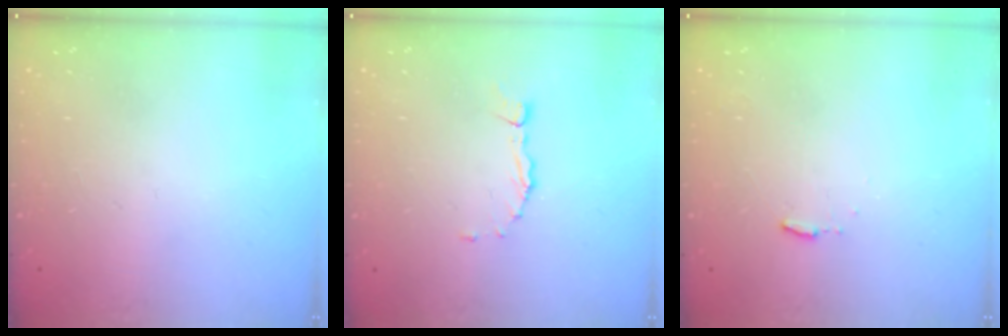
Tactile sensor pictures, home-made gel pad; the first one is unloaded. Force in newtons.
{"total": 1.9, "press": 1.9, "slide": 0.2}
{"total": 4.3, "press": 4.3, "slide": 0.4}